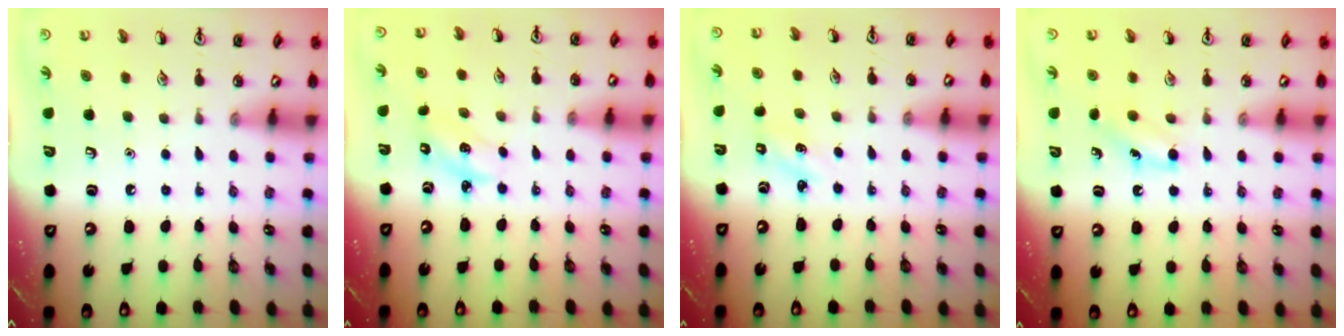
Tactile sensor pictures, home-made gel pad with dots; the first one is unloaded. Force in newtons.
{"total": 2.5, "press": 2.4, "slide": 0.5}
{"total": 1.2, "press": 1.1, "slide": 0.4}
{"total": 6.0, "press": 5.8, "slide": 1.7}